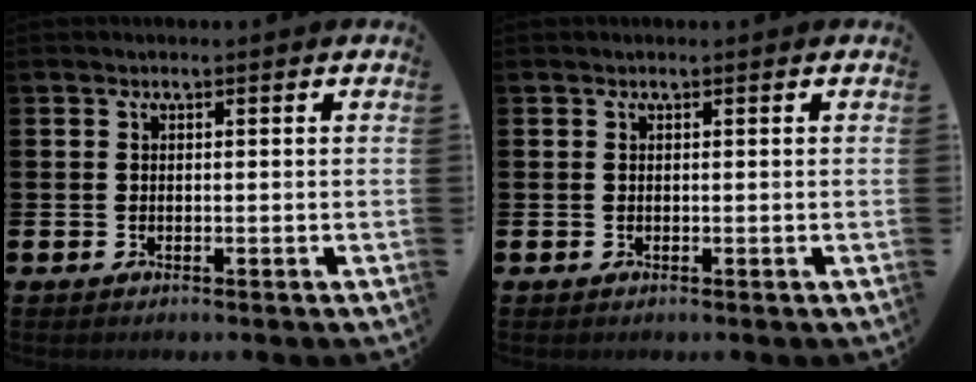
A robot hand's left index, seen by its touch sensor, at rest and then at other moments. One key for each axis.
{"total": 0.0}